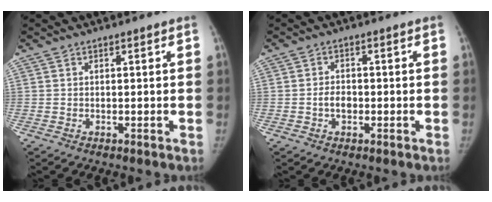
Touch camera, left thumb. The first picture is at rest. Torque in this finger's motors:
{"motor_torque": [-0.12, 0.16, 0.25, 0.03, -0.01]}